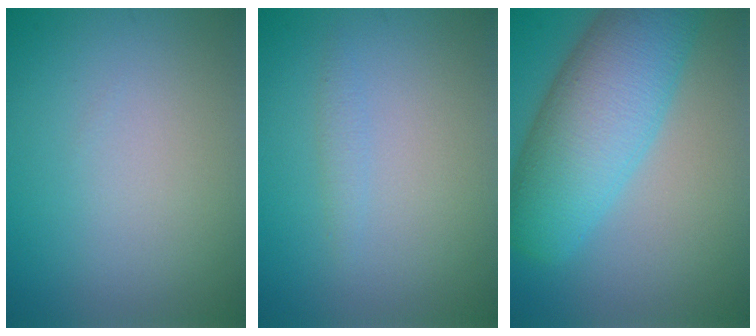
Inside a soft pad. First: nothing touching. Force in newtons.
{"total": 0.8, "press": 0.8, "slide": 0.1}
{"total": 10.1, "press": 10.1, "slide": 0.4}